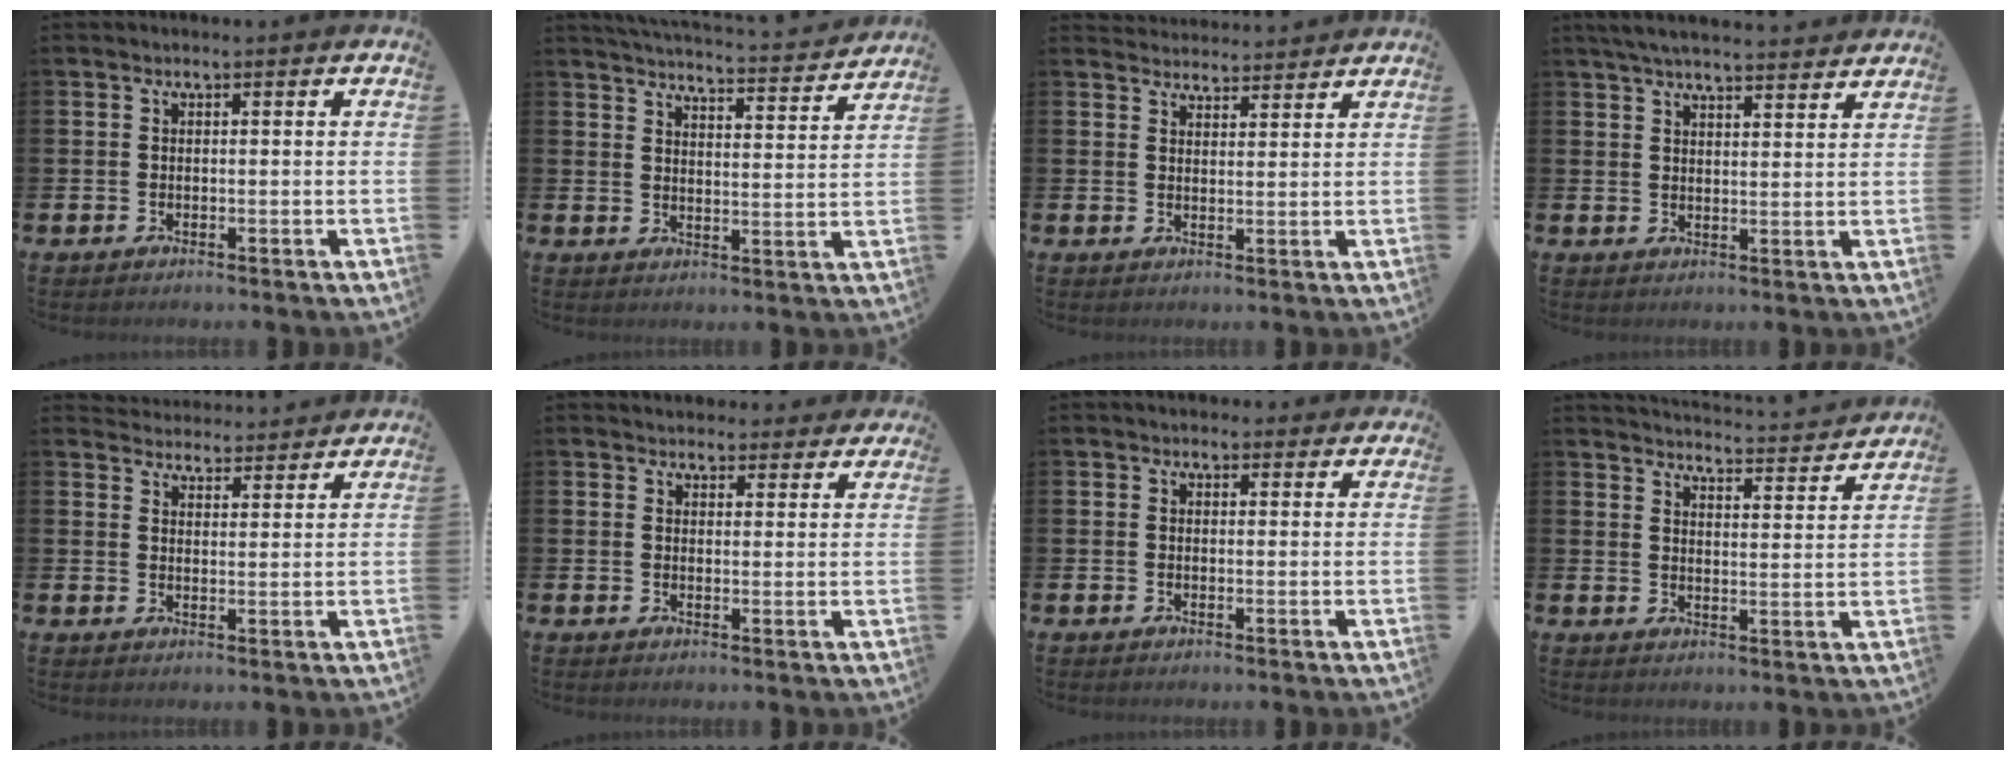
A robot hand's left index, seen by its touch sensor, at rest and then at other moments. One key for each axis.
{"total": 4.7, "fx": 4.6, "fy": 0.0, "fz": 0.6, "tx": -0.022, "ty": -0.040, "tz": 0.076}
{"total": 3.6, "fx": 3.6, "fy": 0.7, "fz": -0.3, "tx": 0.000, "ty": -0.020, "tz": 0.065}
{"total": 5.0, "fx": 4.9, "fy": 0.3, "fz": 1.2, "tx": -0.031, "ty": -0.022, "tz": 0.088}
{"total": 4.2, "fx": 4.2, "fy": 0.7, "fz": -0.4, "tx": -0.001, "ty": -0.031, "tz": 0.074}
{"total": 3.6, "fx": 3.5, "fy": 1.1, "fz": -0.2, "tx": 0.006, "ty": -0.019, "tz": 0.062}
{"total": 1.9, "fx": 1.7, "fy": 0.8, "fz": 0.0, "tx": 0.008, "ty": -0.002, "tz": 0.030}
{"total": 4.2, "fx": 4.1, "fy": 0.1, "fz": 0.3, "tx": -0.016, "ty": -0.039, "tz": 0.067}